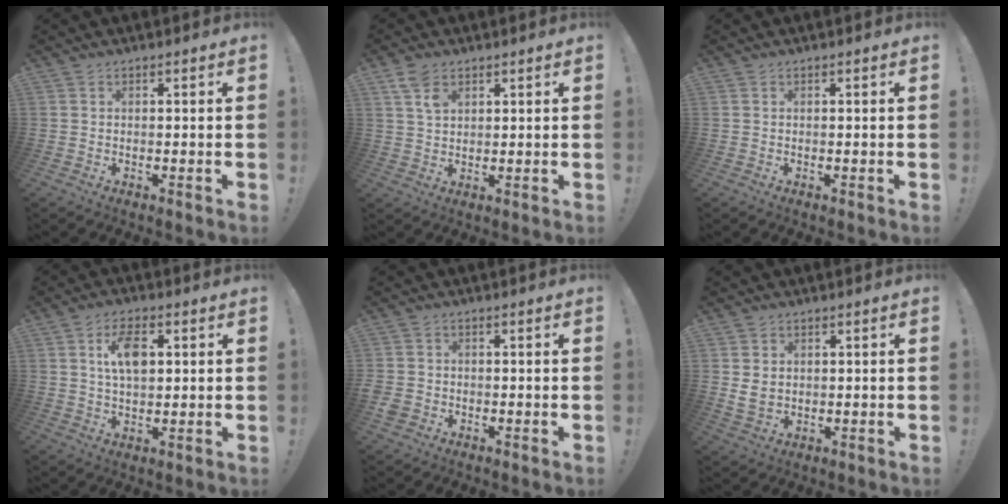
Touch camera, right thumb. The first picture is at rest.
{"total": 5.9, "force": [3.4, 3.6, 3.3], "torque": [-0.059, -0.010, 0.065]}
{"total": 0.0}
{"total": 8.7, "force": [2.3, 4.7, 7.0], "torque": [-0.106, 0.000, 0.038]}
{"total": 2.9, "force": [-1.0, 2.4, 1.2], "torque": [-0.029, 0.004, -0.016]}
{"total": 4.4, "force": [1.8, 3.5, 1.9], "torque": [-0.024, 0.000, 0.035]}